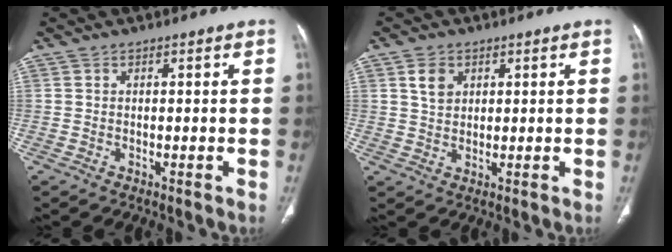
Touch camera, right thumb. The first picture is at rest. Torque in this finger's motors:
{"motor_torque": [0.20, 1.18, 0.42, -0.12, 0.13]}